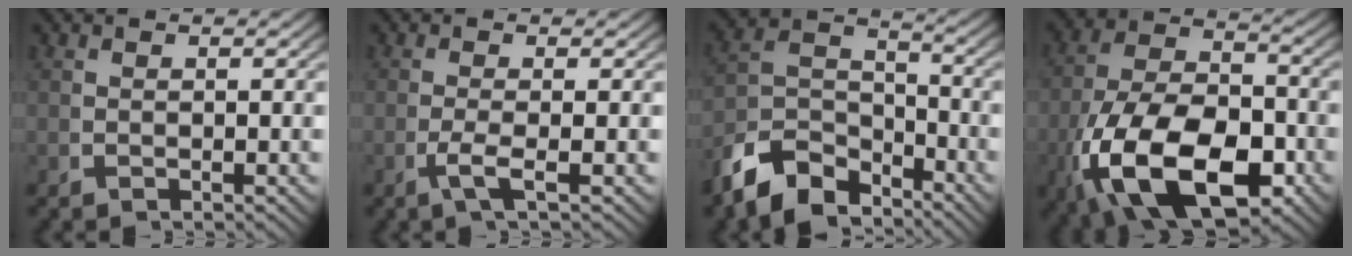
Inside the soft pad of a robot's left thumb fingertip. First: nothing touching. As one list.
[{"total": 2.4, "force": [-0.6, 0.4, 2.3], "torque": [-0.057, -0.002, -0.011]}, {"total": 9.3, "force": [-4.8, 6.2, 5.1], "torque": [-0.103, -0.029, -0.077]}, {"total": 17.4, "force": [-4.3, 11.0, 12.8], "torque": [-0.285, -0.100, -0.020]}]